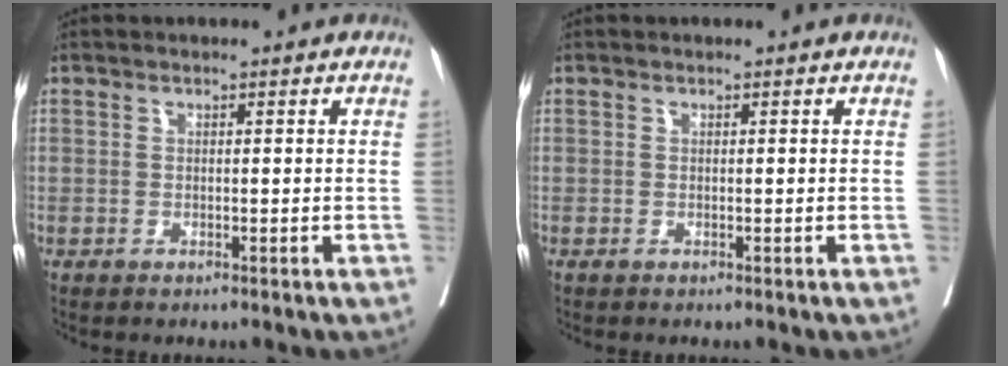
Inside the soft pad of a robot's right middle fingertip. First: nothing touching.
{"total": 0.0}